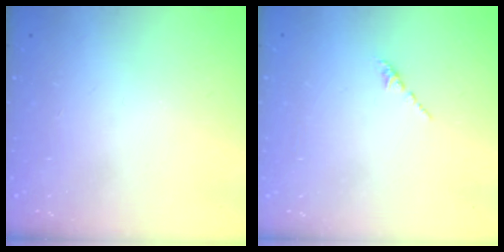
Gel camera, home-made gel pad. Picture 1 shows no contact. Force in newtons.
{"total": 1.6, "press": 1.5, "slide": 0.6}